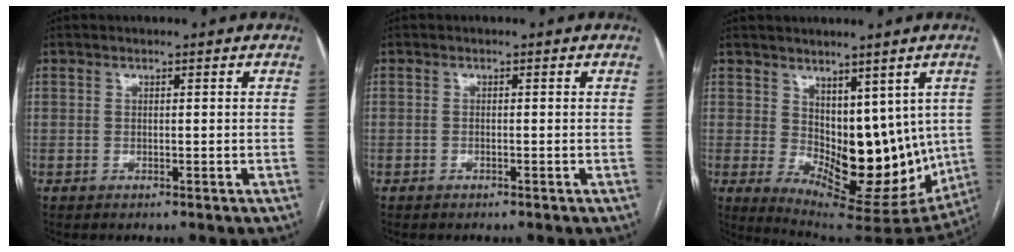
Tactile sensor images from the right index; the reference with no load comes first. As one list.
[{"total": 0.0}, {"total": 14.8, "force": [1.3, 8.0, 12.3], "torque": [-0.167, -0.014, 0.047]}]